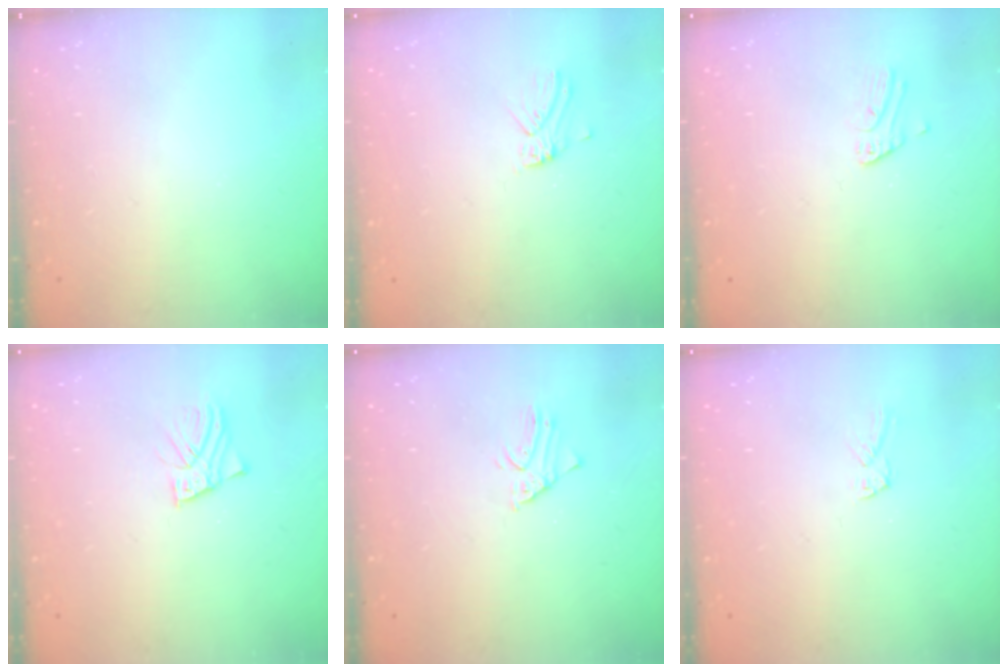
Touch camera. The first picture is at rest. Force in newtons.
{"total": 3.0, "press": 3.0, "slide": 0.3}
{"total": 2.4, "press": 2.4, "slide": 0.1}
{"total": 3.0, "press": 2.9, "slide": 0.3}
{"total": 1.5, "press": 1.5, "slide": 0.1}
{"total": 1.8, "press": 1.7, "slide": 0.1}